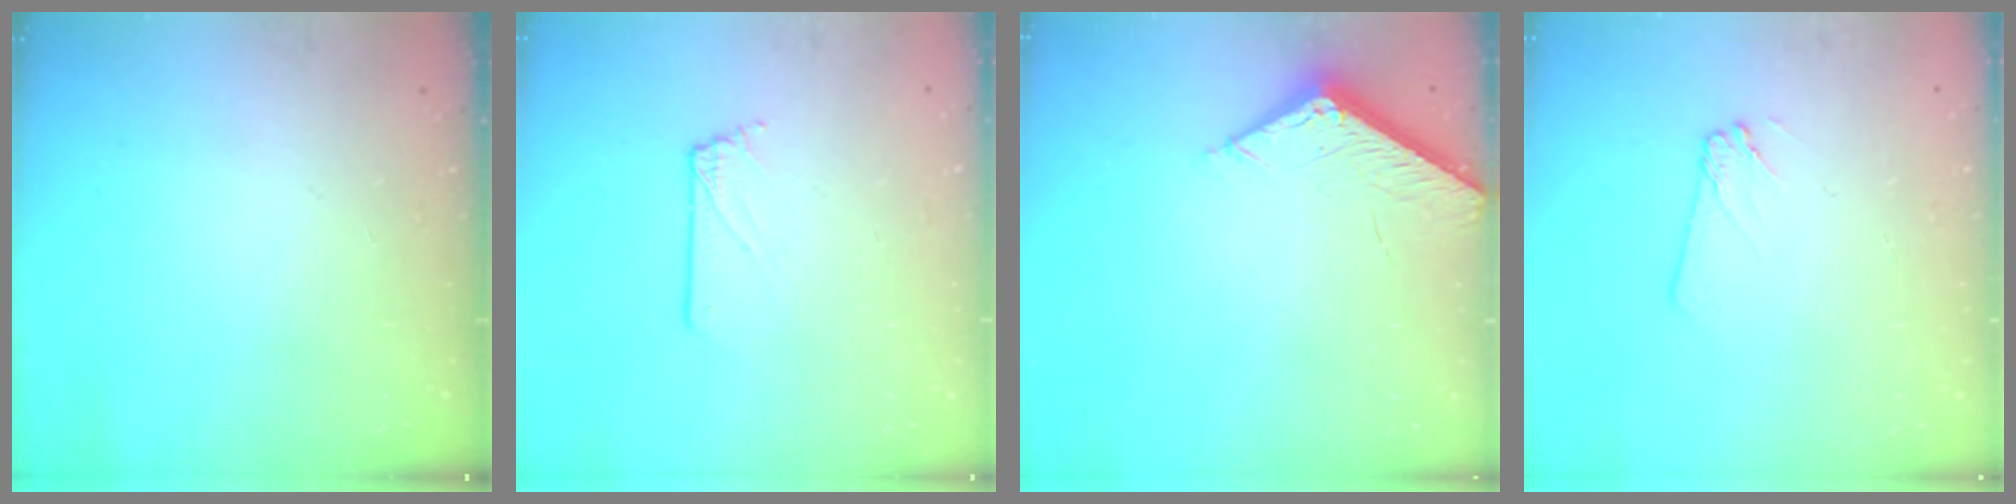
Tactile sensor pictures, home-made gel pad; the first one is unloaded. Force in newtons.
{"total": 1.0, "press": 1.0, "slide": 0.1}
{"total": 6.1, "press": 6.1, "slide": 0.6}
{"total": 3.0, "press": 3.0, "slide": 0.4}